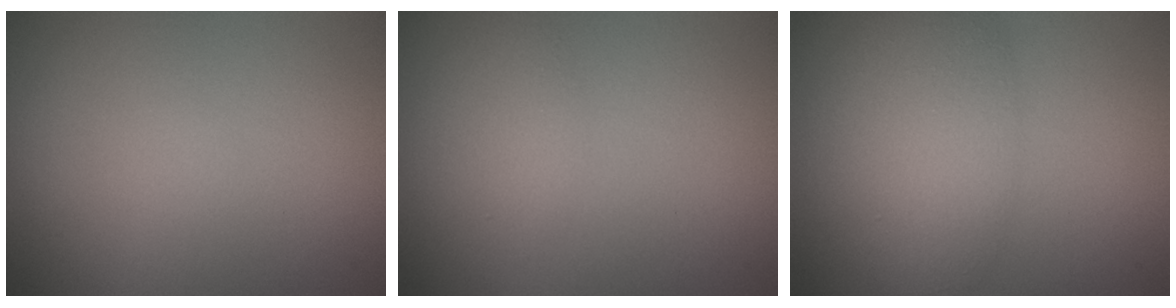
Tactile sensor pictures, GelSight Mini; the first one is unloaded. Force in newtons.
{"total": 1.3, "press": 1.3, "slide": 0.0}
{"total": 4.7, "press": 4.7, "slide": 0.1}